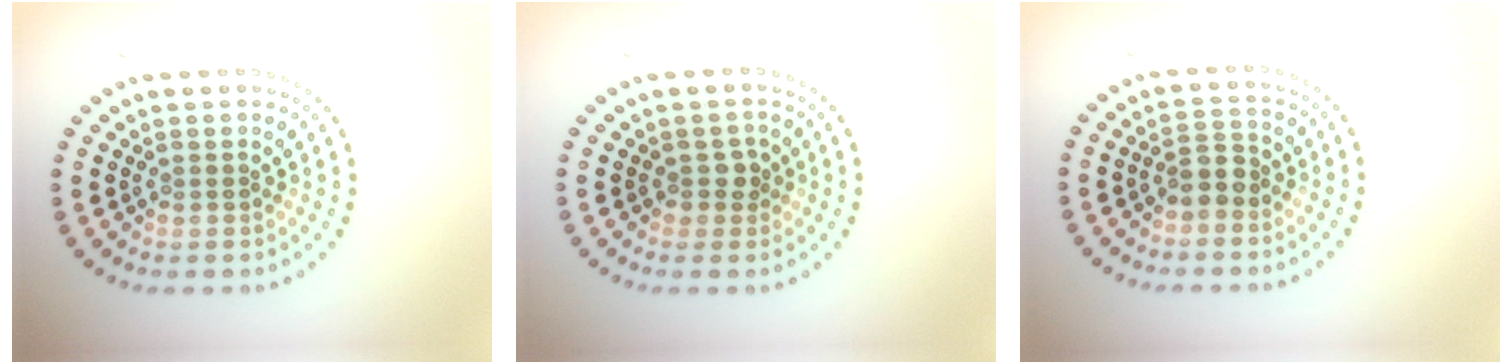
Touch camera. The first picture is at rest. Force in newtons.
{"total": 1.2, "press": 1.0, "slide": 0.6}
{"total": 2.0, "press": 1.7, "slide": 1.0}